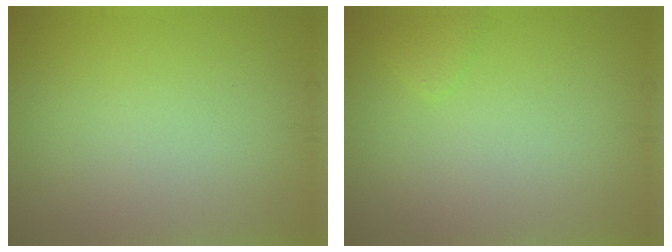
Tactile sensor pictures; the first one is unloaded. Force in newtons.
{"total": 0.9, "press": 0.9, "slide": 0.1}